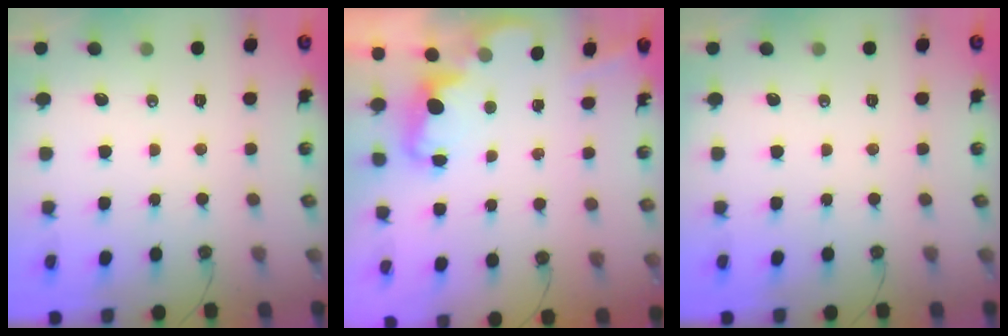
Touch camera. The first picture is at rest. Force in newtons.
{"total": 1.9, "press": 1.9, "slide": 0.6}
{"total": 0.0}